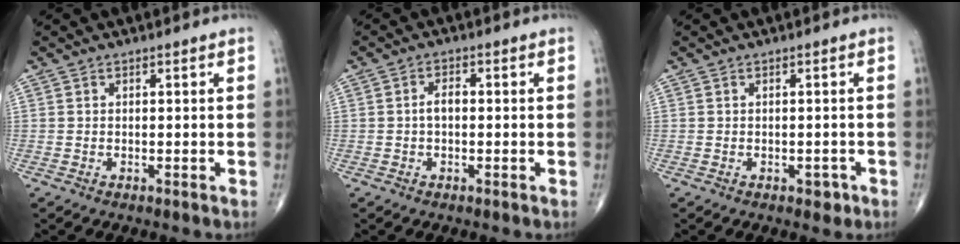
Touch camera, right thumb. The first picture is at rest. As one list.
[{"total": 2.4, "force": [-0.3, 1.3, 1.9], "torque": [-0.030, 0.009, -0.008]}, {"total": 1.4, "force": [-0.8, 0.9, 0.8], "torque": [-0.002, 0.004, -0.009]}]